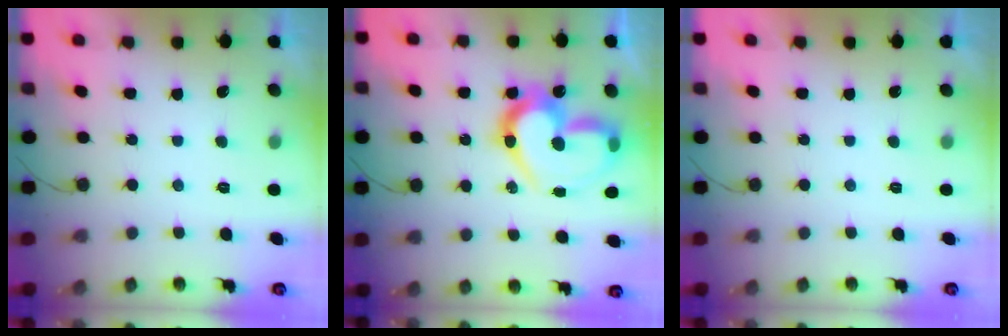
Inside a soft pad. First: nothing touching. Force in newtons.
{"total": 19.6, "press": 19.6, "slide": 1.2}
{"total": 1.7, "press": 1.7, "slide": 0.0}